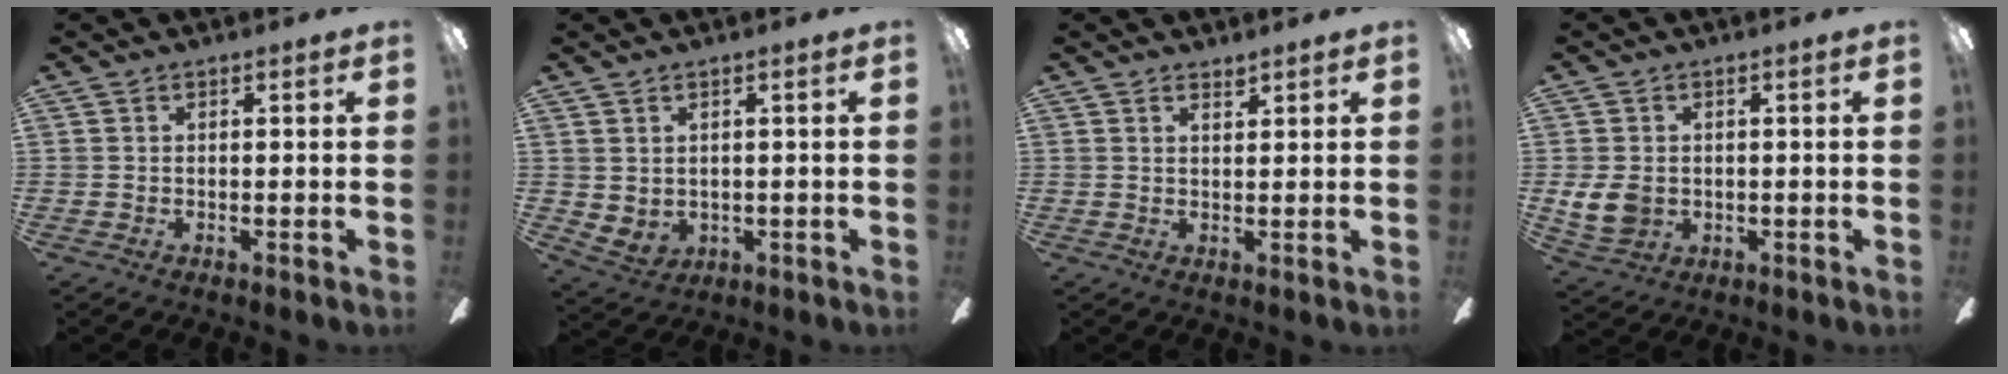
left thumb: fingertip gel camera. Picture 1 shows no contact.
{"total": 2.8, "force": [2.1, 1.6, 0.7], "torque": [-0.020, -0.013, 0.041]}
{"total": 1.8, "force": [1.7, 0.2, 0.2], "torque": [-0.007, -0.006, 0.033]}
{"total": 6.5, "force": [0.2, 5.3, 3.8], "torque": [-0.087, 0.004, 0.006]}